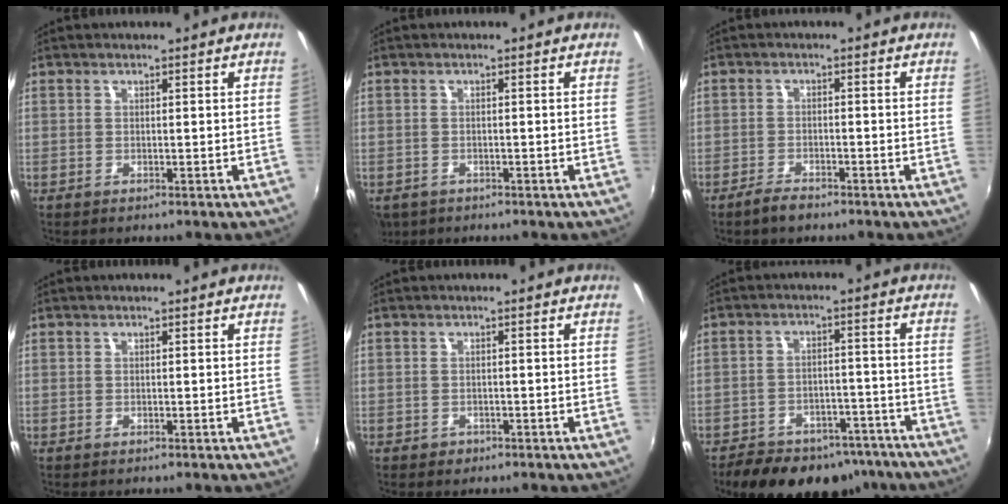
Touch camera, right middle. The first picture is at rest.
{"total": 5.1, "force": [-2.9, 3.5, 2.3], "torque": [-0.056, -0.017, -0.041]}
{"total": 3.1, "force": [-2.6, 1.1, 1.3], "torque": [-0.040, -0.003, -0.050]}
{"total": 0.0}
{"total": 1.5, "force": [-0.8, 1.2, 0.3], "torque": [-0.007, -0.003, -0.010]}
{"total": 18.5, "force": [-14.5, 8.8, 7.4], "torque": [-0.154, 0.014, -0.183]}